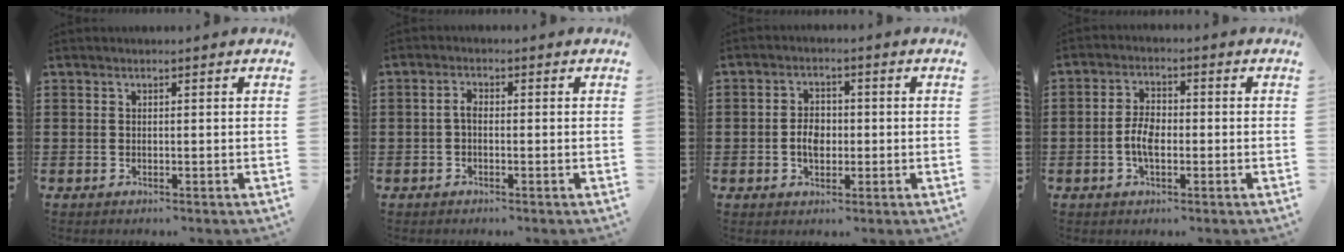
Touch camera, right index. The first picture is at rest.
{"total": 1.9, "force": [-0.5, 0.8, 1.6], "torque": [-0.039, 0.000, -0.013]}
{"total": 3.8, "force": [-0.5, 2.7, 2.7], "torque": [-0.047, 0.003, -0.013]}
{"total": 4.6, "force": [-1.0, 2.4, 3.8], "torque": [-0.090, -0.002, -0.023]}